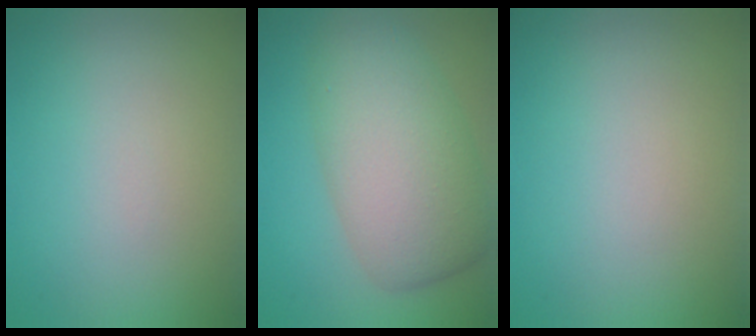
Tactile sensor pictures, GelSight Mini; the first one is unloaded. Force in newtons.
{"total": 8.3, "press": 8.3, "slide": 0.3}
{"total": 0.0}